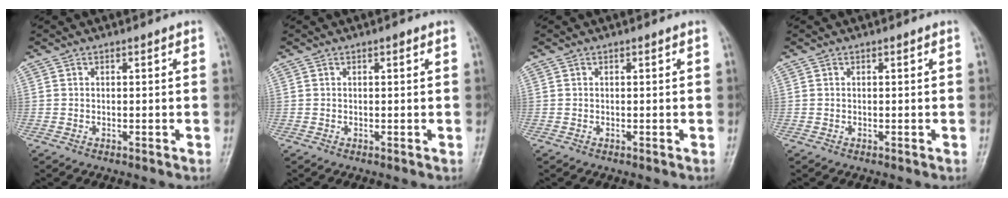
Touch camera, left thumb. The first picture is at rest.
{"total": 0.5, "force": [0.3, 0.1, 0.4], "torque": [-0.005, 0.000, 0.000]}
{"total": 0.0}
{"total": 0.0}